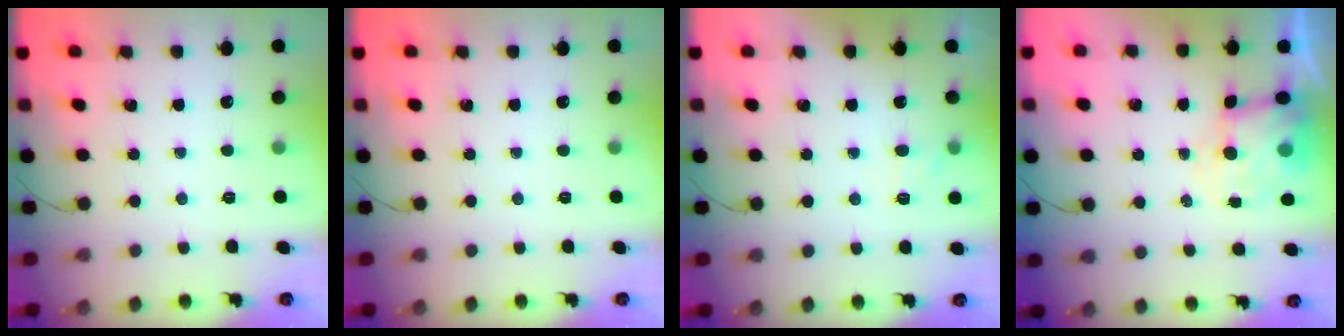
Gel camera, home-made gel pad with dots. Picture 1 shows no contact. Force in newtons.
{"total": 0.0}
{"total": 6.3, "press": 6.1, "slide": 1.5}
{"total": 6.9, "press": 6.8, "slide": 1.4}